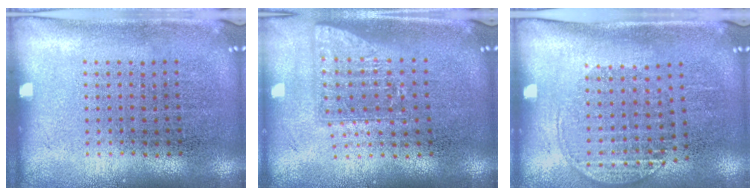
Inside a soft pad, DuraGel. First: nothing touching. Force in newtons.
{"total": 1.6, "press": 1.2, "slide": 1.0}
{"total": 1.5, "press": 1.3, "slide": 0.8}